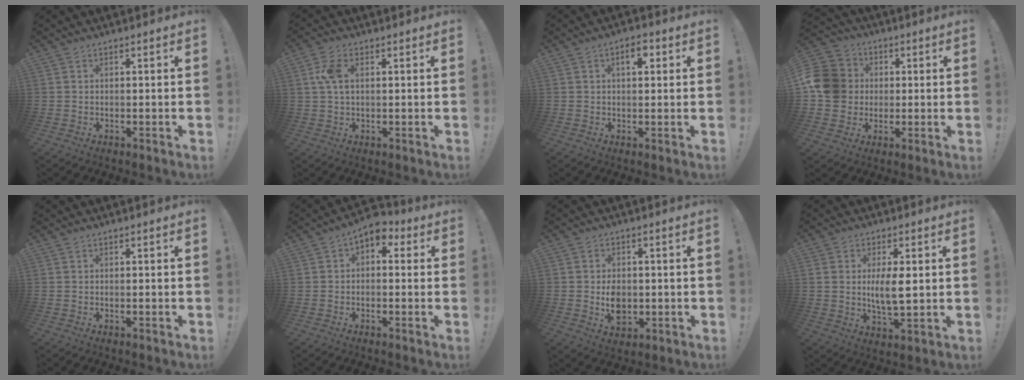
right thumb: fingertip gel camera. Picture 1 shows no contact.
{"total": 6.1, "force": [1.3, 3.3, 4.9], "torque": [-0.109, 0.004, 0.022]}
{"total": 4.2, "force": [1.4, 2.0, 3.4], "torque": [-0.039, -0.003, 0.016]}
{"total": 13.2, "force": [1.0, 11.9, 5.6], "torque": [-0.096, 0.006, 0.026]}
{"total": 0.0}
{"total": 4.3, "force": [0.8, 2.9, 3.1], "torque": [-0.046, 0.003, 0.016]}
{"total": 6.4, "force": [-0.9, 5.4, 3.4], "torque": [-0.035, 0.000, -0.014]}
{"total": 6.9, "force": [1.0, 3.1, 6.1], "torque": [-0.107, -0.010, 0.011]}